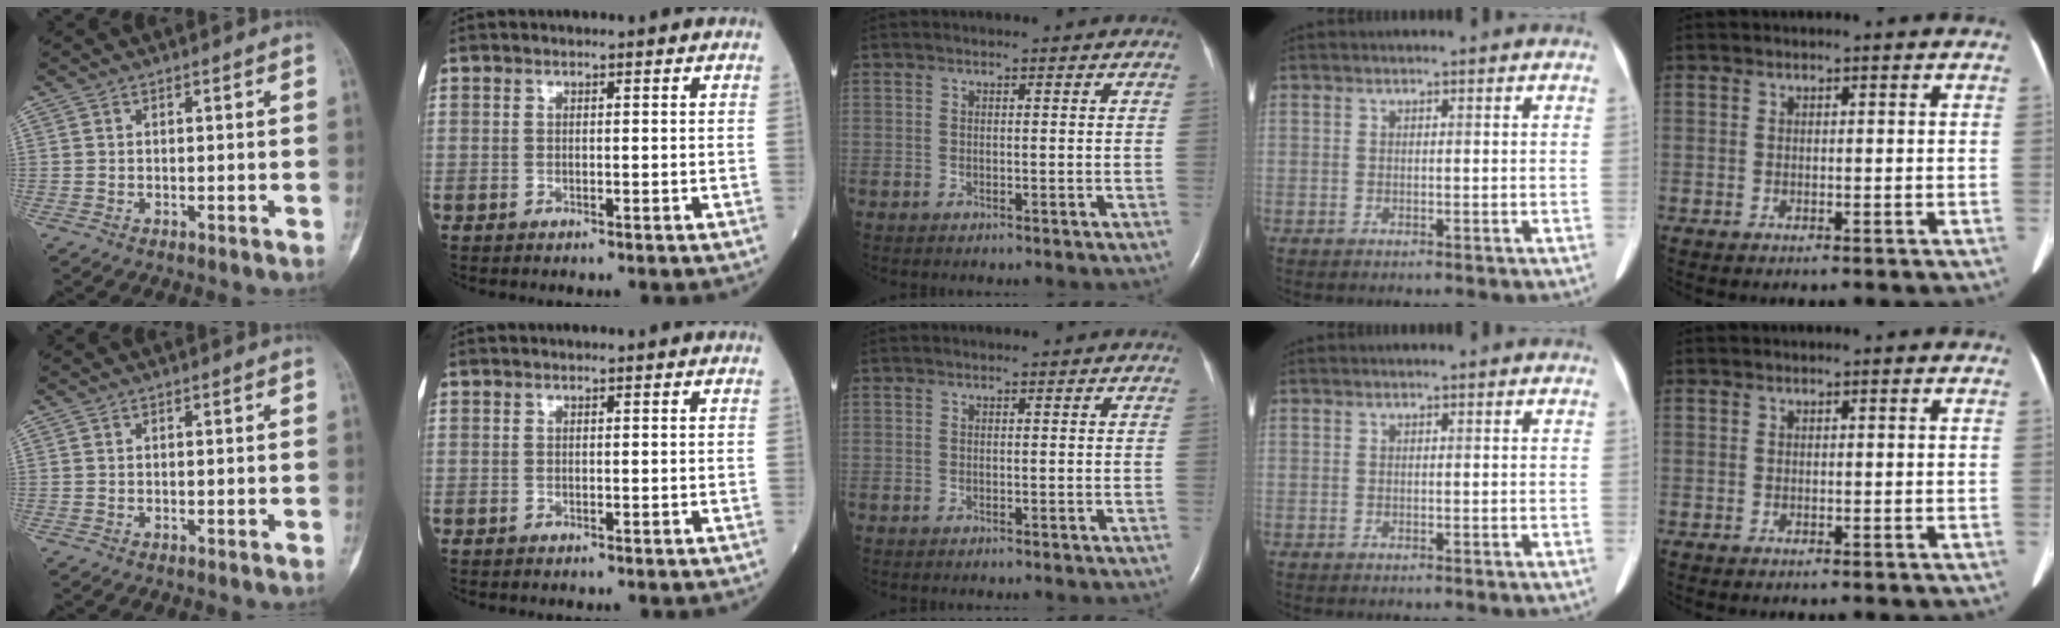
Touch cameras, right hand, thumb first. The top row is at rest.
{}